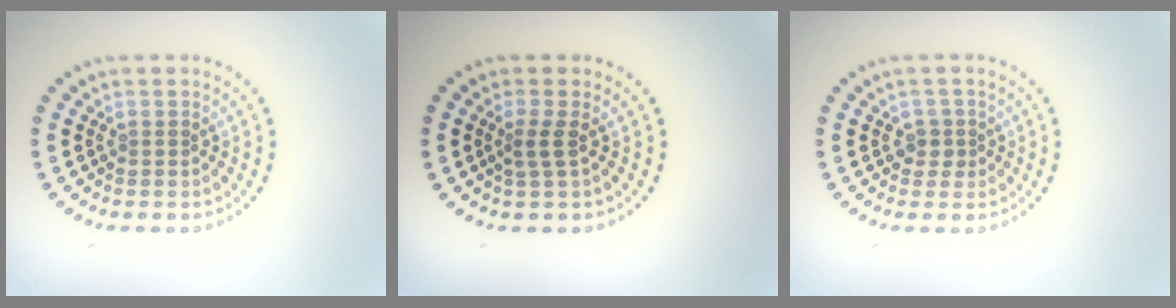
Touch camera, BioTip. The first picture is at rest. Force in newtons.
{"total": 1.7, "press": 1.2, "slide": 1.2}
{"total": 1.5, "press": 1.2, "slide": 0.9}